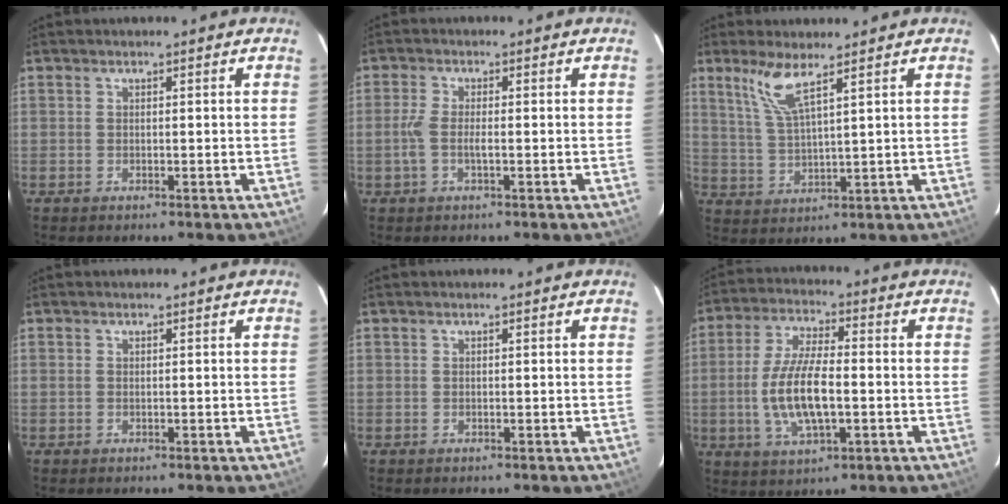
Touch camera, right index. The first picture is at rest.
{"total": 4.2, "force": [-1.0, 1.0, 4.0], "torque": [-0.087, 0.001, -0.021]}
{"total": 6.3, "force": [4.2, 0.5, 4.7], "torque": [-0.103, -0.003, 0.091]}
{"total": 0.0}
{"total": 0.0}
{"total": 11.8, "force": [-1.9, 4.4, 10.8], "torque": [-0.221, -0.002, -0.033]}